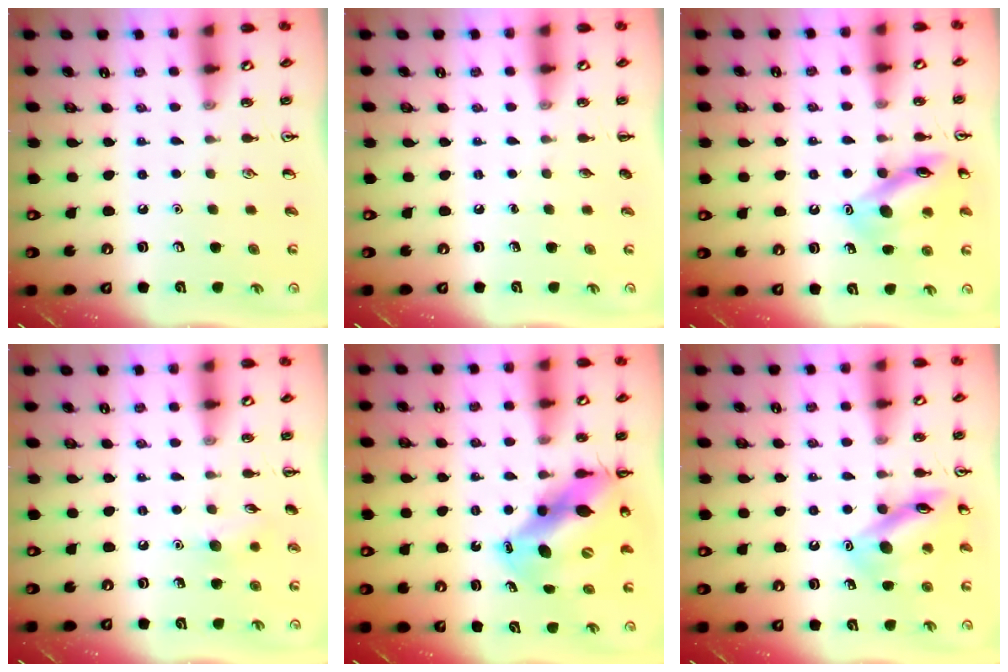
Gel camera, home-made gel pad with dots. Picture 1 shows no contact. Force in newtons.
{"total": 0.0}
{"total": 13.4, "press": 13.3, "slide": 1.1}
{"total": 7.3, "press": 7.0, "slide": 2.0}
{"total": 14.0, "press": 13.4, "slide": 4.0}
{"total": 13.4, "press": 13.3, "slide": 1.1}